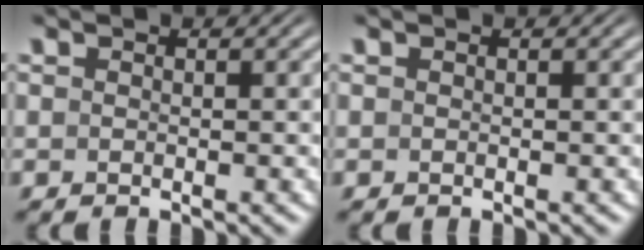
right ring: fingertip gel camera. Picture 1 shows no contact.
{"total": 0.0}